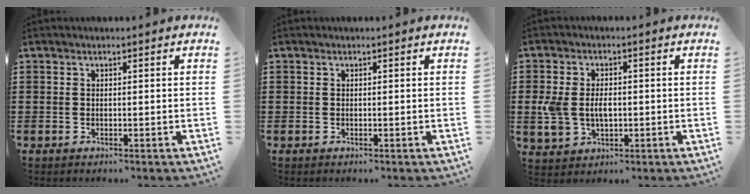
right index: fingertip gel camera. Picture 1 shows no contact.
{"total": 0.0}
{"total": 5.1, "force": [-0.2, 3.4, 3.9], "torque": [-0.098, 0.002, -0.009]}